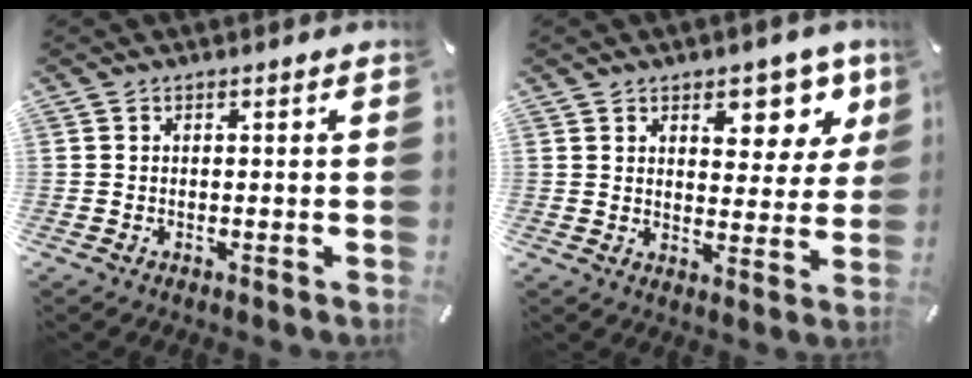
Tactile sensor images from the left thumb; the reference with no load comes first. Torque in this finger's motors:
{"motor_torque": [1.86, 1.47, 0.85, -0.94, 0.23]}